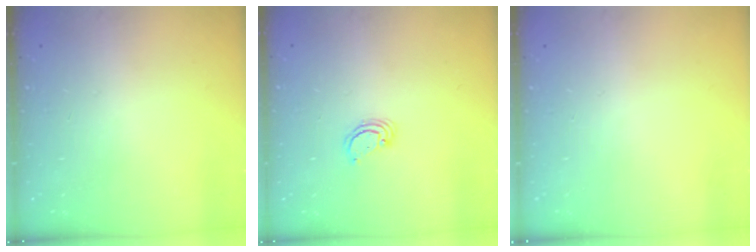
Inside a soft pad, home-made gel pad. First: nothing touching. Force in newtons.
{"total": 2.3, "press": 2.3, "slide": 0.1}
{"total": 0.0}